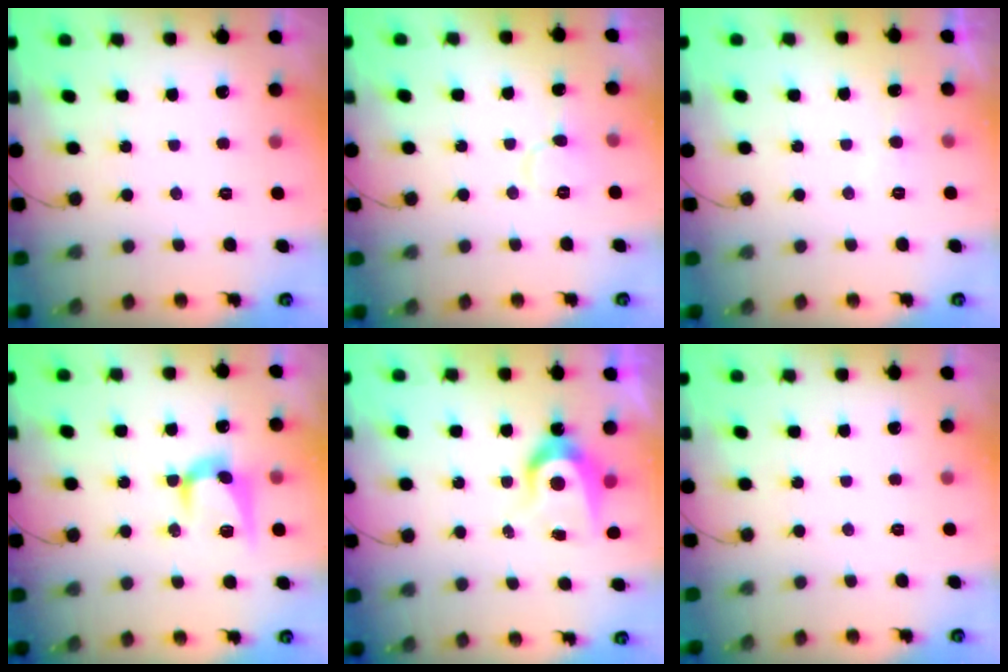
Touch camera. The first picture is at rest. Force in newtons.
{"total": 6.8, "press": 6.8, "slide": 0.7}
{"total": 5.3, "press": 5.3, "slide": 0.3}
{"total": 10.9, "press": 10.9, "slide": 0.3}
{"total": 8.1, "press": 8.1, "slide": 0.6}
{"total": 0.0}